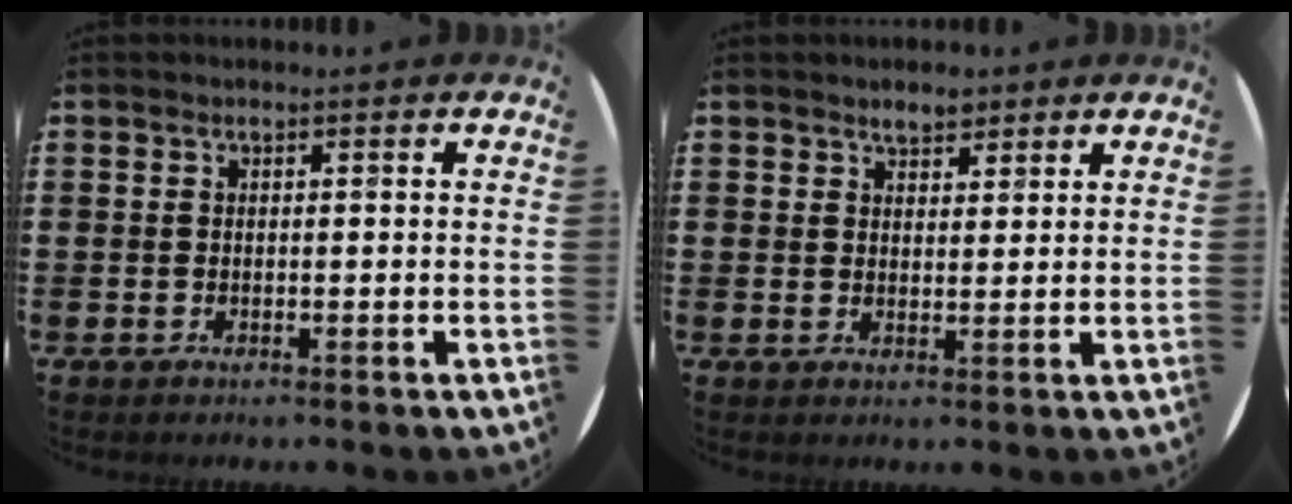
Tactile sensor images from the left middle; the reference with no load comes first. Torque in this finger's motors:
{"motor_torque": [0.01, 0.02, 0.04, 0.04]}